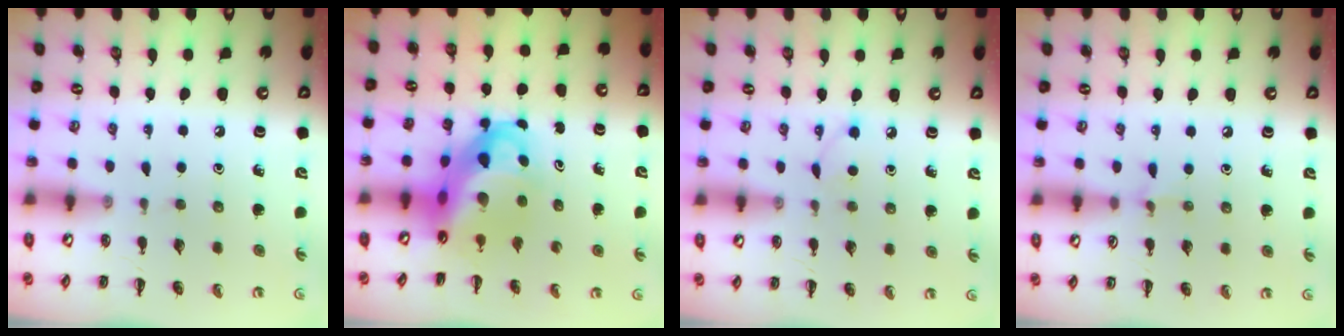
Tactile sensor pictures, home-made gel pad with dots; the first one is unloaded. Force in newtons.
{"total": 9.7, "press": 9.2, "slide": 3.0}
{"total": 2.7, "press": 2.5, "slide": 0.9}
{"total": 4.6, "press": 4.4, "slide": 1.6}